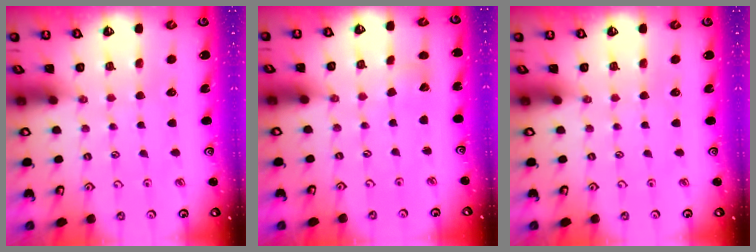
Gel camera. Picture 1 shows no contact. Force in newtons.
{"total": 2.9, "press": 2.9, "slide": 0.3}
{"total": 0.0}